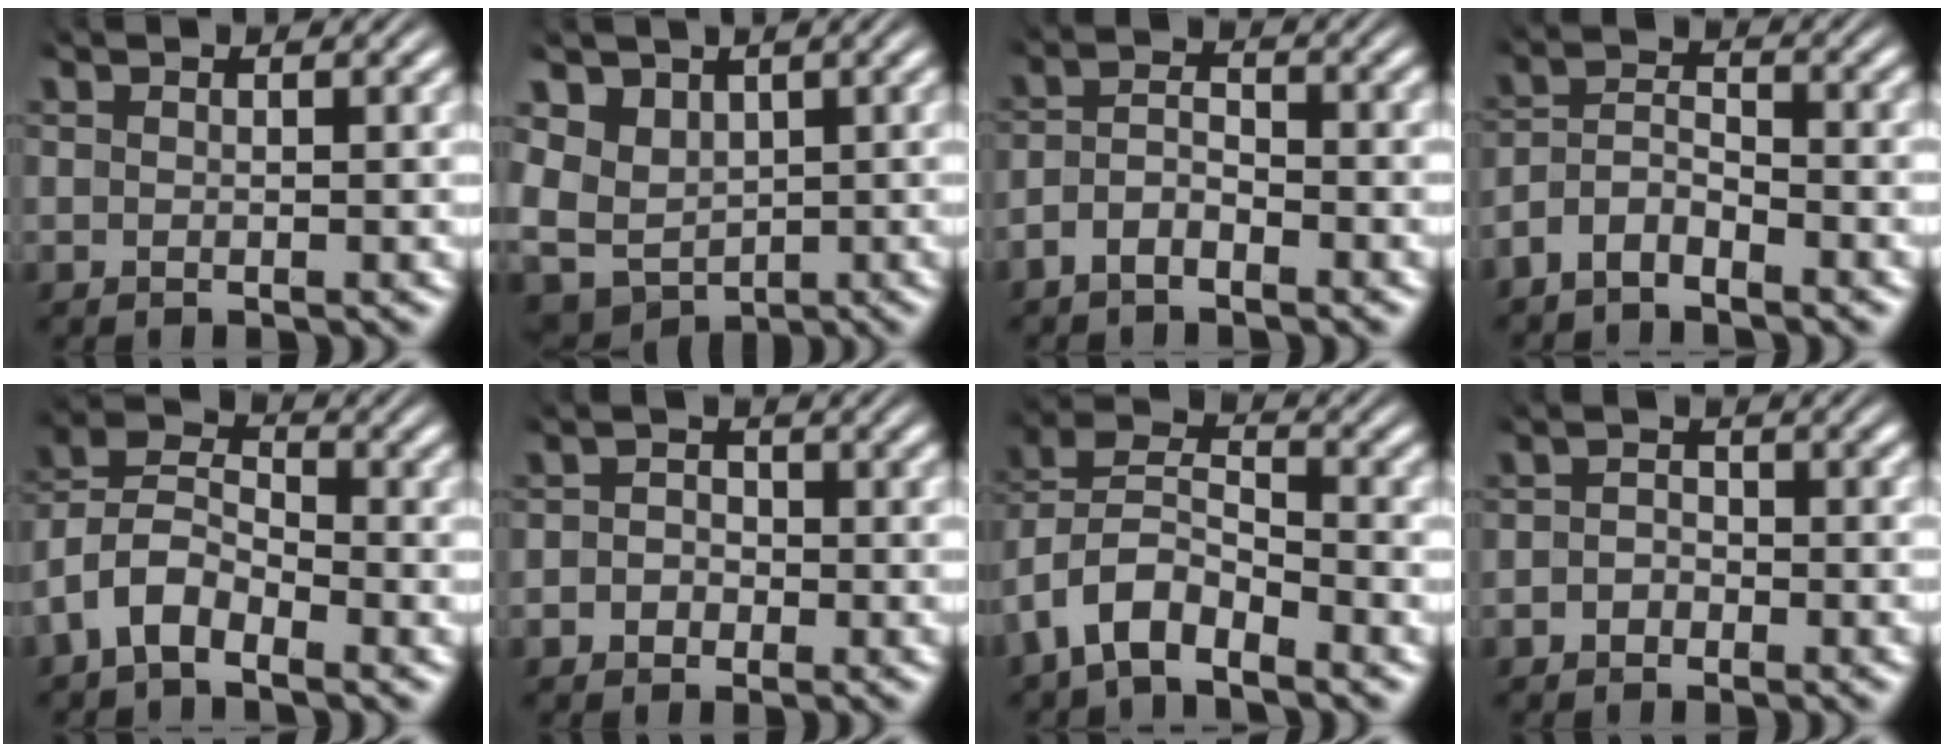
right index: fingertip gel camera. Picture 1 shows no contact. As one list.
[{"total": 9.3, "force": [-0.5, 8.5, 3.7], "torque": [-0.137, -0.060, 0.009]}, {"total": 3.8, "force": [-2.2, 2.6, 1.8], "torque": [-0.036, -0.002, -0.042]}, {"total": 4.8, "force": [-2.7, 3.6, 1.7], "torque": [-0.041, -0.007, -0.055]}, {"total": 8.0, "force": [0.2, 7.1, 3.7], "torque": [-0.109, -0.013, -0.013]}, {"total": 2.6, "force": [-1.0, 2.3, 0.5], "torque": [-0.008, -0.002, -0.025]}, {"total": 7.6, "force": [0.0, 6.6, 3.7], "torque": [-0.112, -0.011, -0.014]}, {"total": 2.1, "force": [-1.2, 1.6, 0.4], "torque": [-0.005, -0.003, -0.024]}]